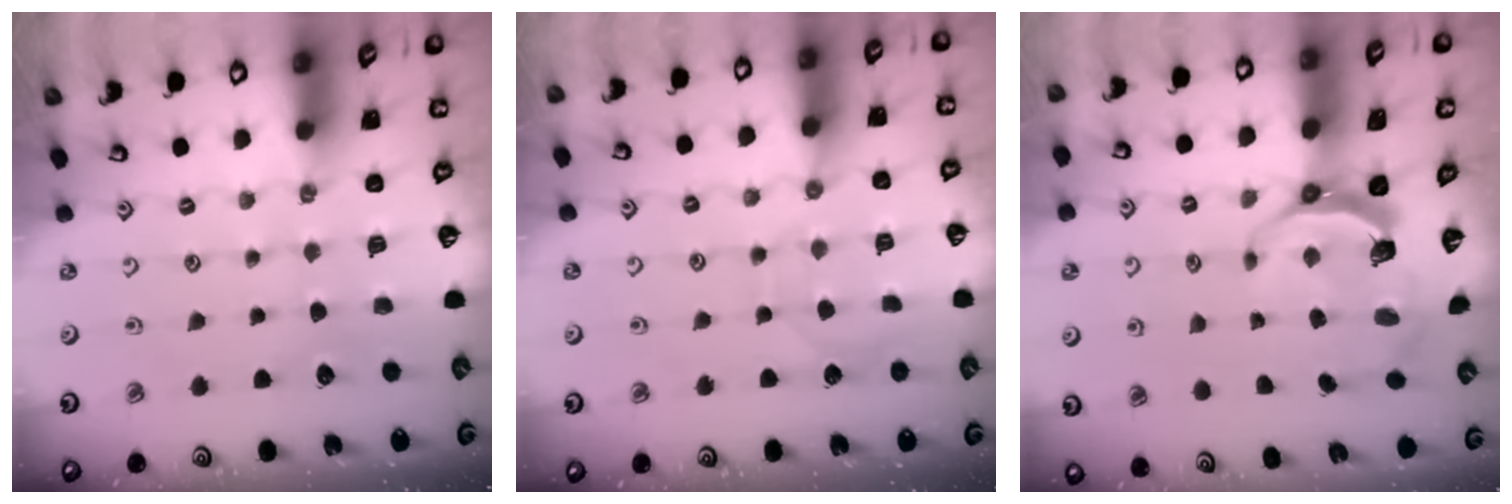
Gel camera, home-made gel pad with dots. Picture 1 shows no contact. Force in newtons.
{"total": 5.7, "press": 5.7, "slide": 0.5}
{"total": 7.5, "press": 6.3, "slide": 4.2}